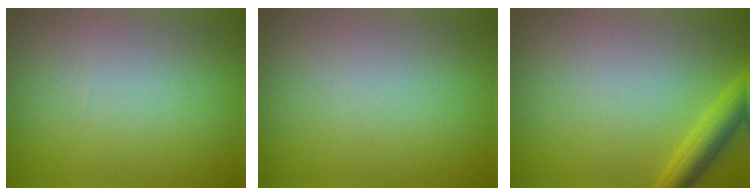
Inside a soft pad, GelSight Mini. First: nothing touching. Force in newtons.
{"total": 0.0}
{"total": 3.1, "press": 3.1, "slide": 0.2}